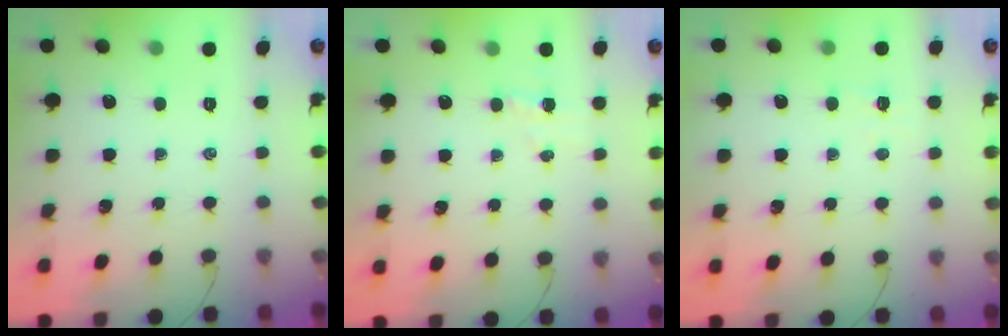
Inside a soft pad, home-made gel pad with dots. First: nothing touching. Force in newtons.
{"total": 3.5, "press": 3.4, "slide": 0.8}
{"total": 1.6, "press": 1.6, "slide": 0.5}